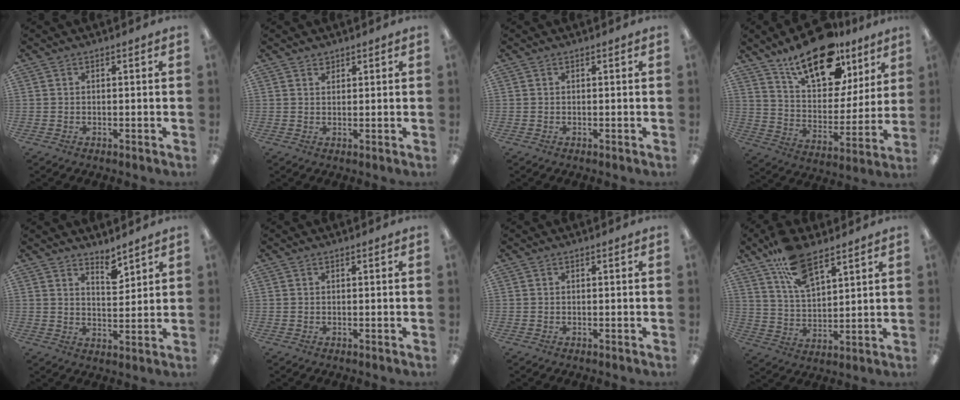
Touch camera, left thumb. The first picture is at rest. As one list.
[{"total": 1.5, "force": [1.3, 0.7, 0.2], "torque": [0.003, -0.005, 0.024]}, {"total": 0.0}, {"total": 20.6, "force": [14.0, 10.0, 11.3], "torque": [-0.187, -0.076, 0.245]}, {"total": 5.0, "force": [4.5, 1.3, 1.5], "torque": [-0.009, -0.040, 0.077]}, {"total": 0.0}, {"total": 0.0}, {"total": 12.8, "force": [8.8, 5.4, 7.5], "torque": [-0.141, -0.032, 0.161]}]